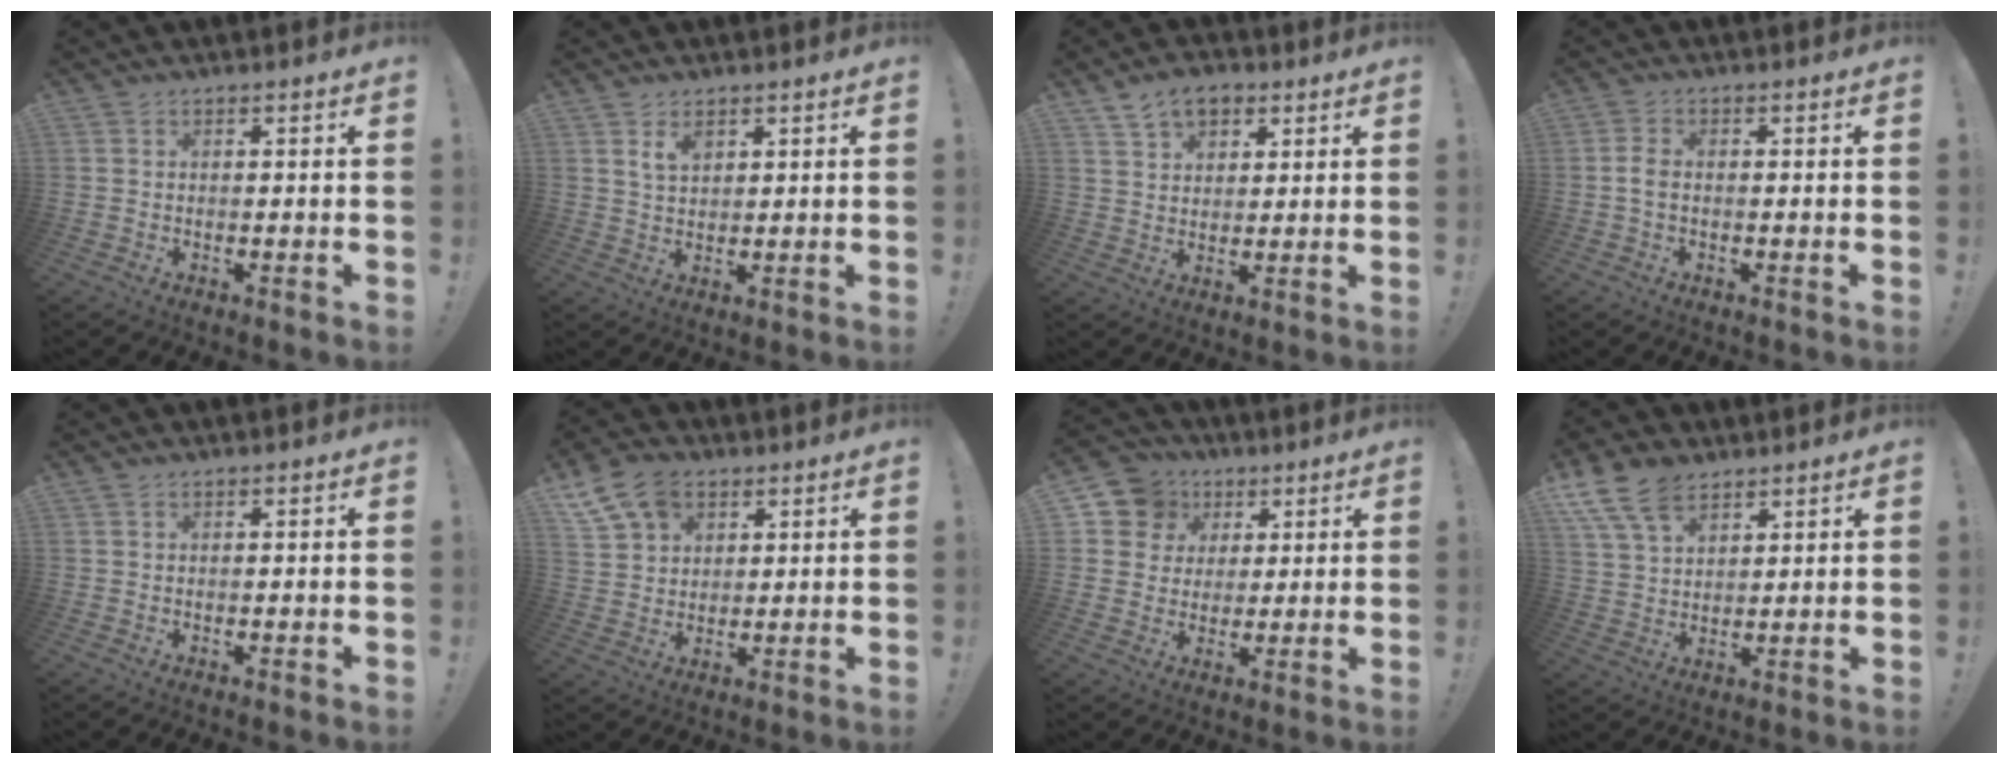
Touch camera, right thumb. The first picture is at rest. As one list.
[{"total": 4.2, "force": [2.4, 2.5, 2.4], "torque": [-0.031, -0.010, 0.041]}, {"total": 8.2, "force": [5.0, 5.4, 3.7], "torque": [-0.059, -0.015, 0.096]}, {"total": 2.7, "force": [-0.5, 1.6, 2.1], "torque": [-0.051, 0.009, -0.008]}, {"total": 0.0}, {"total": 11.7, "force": [6.6, 8.1, 5.1], "torque": [-0.092, -0.024, 0.135]}, {"total": 10.6, "force": [4.0, 9.4, 2.7], "torque": [-0.042, -0.017, 0.084]}, {"total": 11.6, "force": [7.6, 6.7, 5.7], "torque": [-0.109, -0.029, 0.149]}]